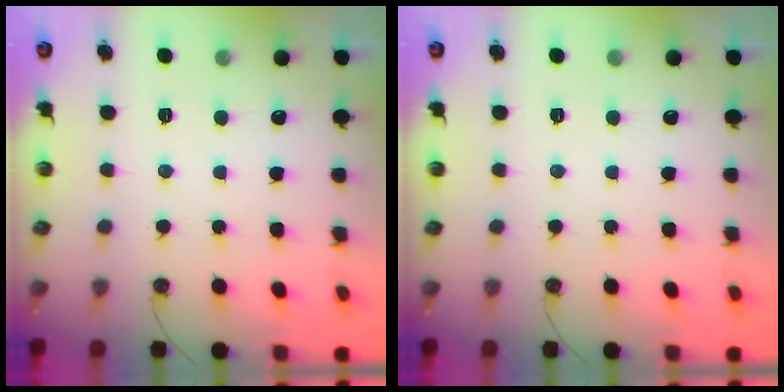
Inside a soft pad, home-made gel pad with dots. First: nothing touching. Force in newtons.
{"total": 0.0}